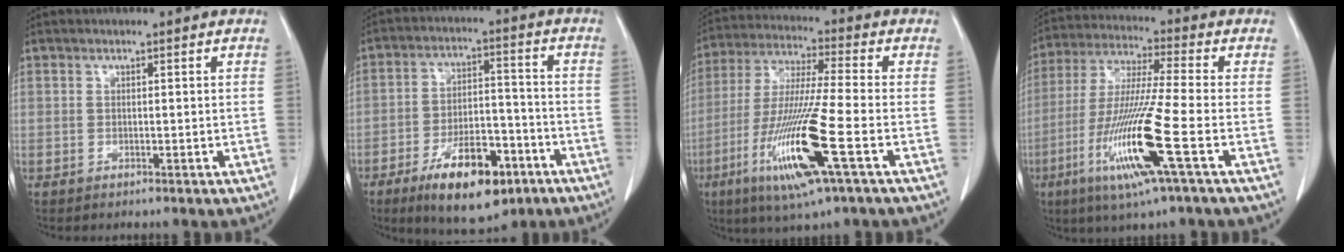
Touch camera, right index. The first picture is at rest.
{"total": 13.8, "force": [-7.9, 5.4, 10.0], "torque": [-0.162, 0.003, -0.122]}
{"total": 16.1, "force": [-6.1, 0.1, 14.9], "torque": [-0.309, -0.027, -0.114]}
{"total": 15.3, "force": [-5.6, -0.8, 14.2], "torque": [-0.295, -0.026, -0.111]}